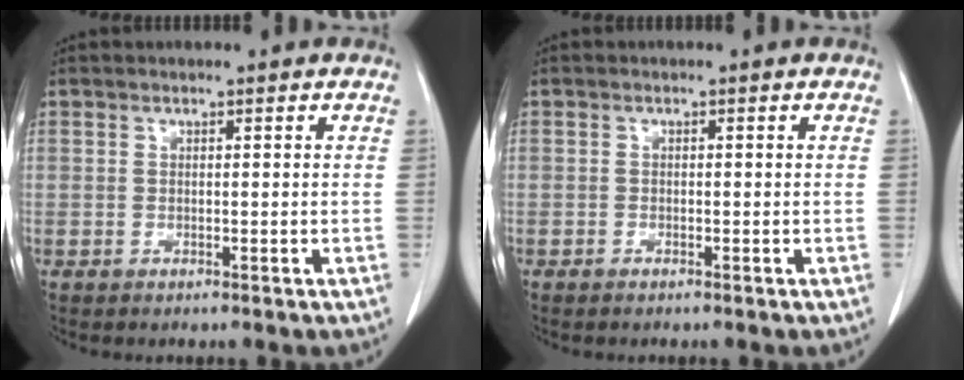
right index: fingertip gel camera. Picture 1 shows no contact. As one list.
[{"total": 1.0, "force": [-0.6, 0.5, 0.6], "torque": [-0.013, 0.000, -0.009]}]